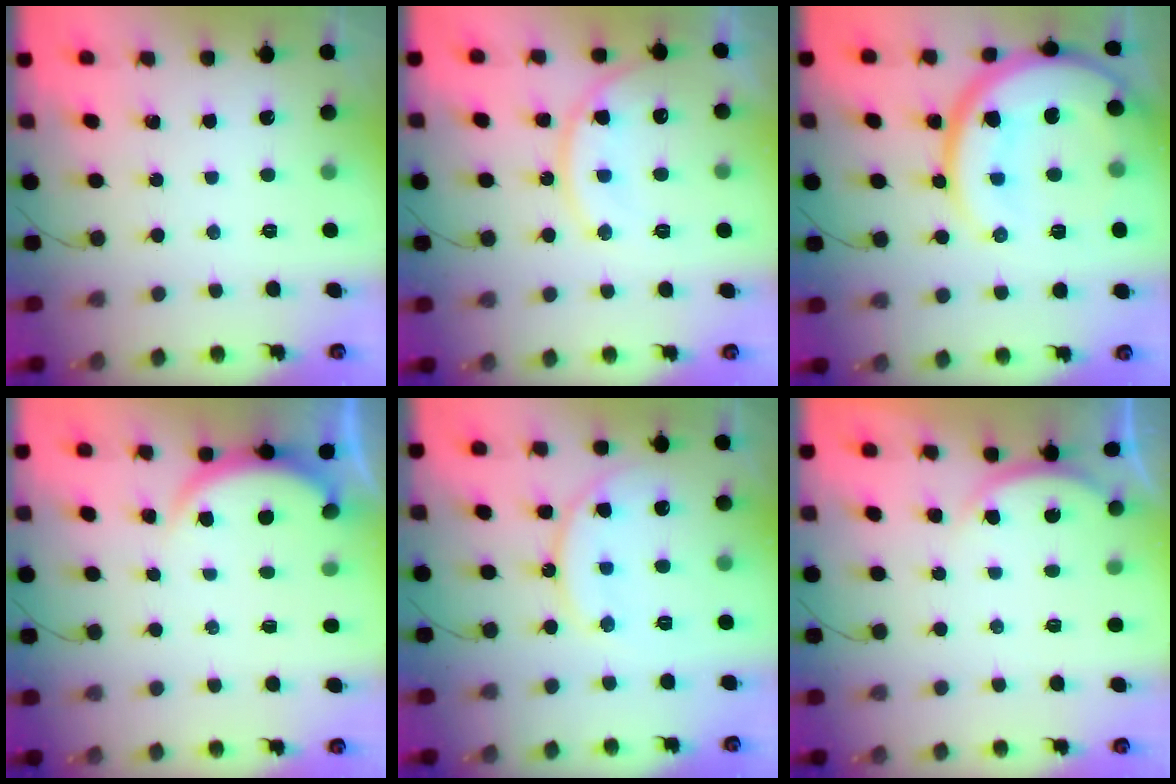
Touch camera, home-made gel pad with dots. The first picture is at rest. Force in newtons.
{"total": 13.2, "press": 13.2, "slide": 1.2}
{"total": 23.0, "press": 23.0, "slide": 1.6}
{"total": 2.9, "press": 2.8, "slide": 0.5}
{"total": 13.1, "press": 13.1, "slide": 1.3}
{"total": 3.2, "press": 3.2, "slide": 0.6}